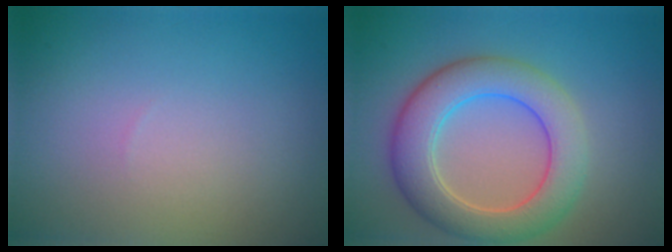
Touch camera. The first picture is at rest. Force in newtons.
{"total": 6.7, "press": 6.7, "slide": 0.2}